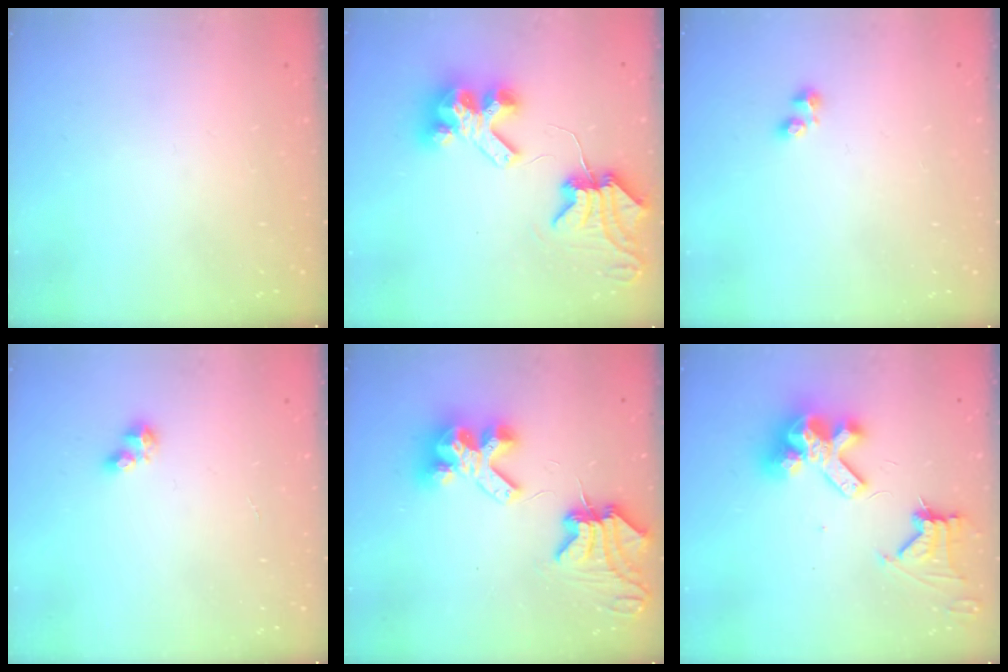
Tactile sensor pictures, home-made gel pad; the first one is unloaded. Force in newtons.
{"total": 9.8, "press": 9.7, "slide": 1.4}
{"total": 1.8, "press": 1.7, "slide": 0.4}
{"total": 4.4, "press": 4.4, "slide": 0.6}
{"total": 10.2, "press": 10.1, "slide": 1.3}
{"total": 13.3, "press": 13.2, "slide": 1.8}